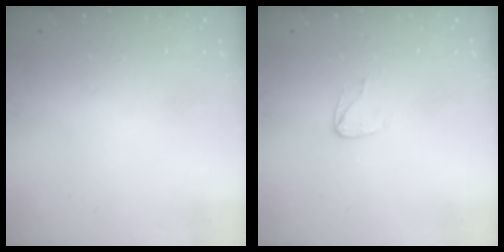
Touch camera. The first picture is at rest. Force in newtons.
{"total": 3.6, "press": 3.6, "slide": 0.3}